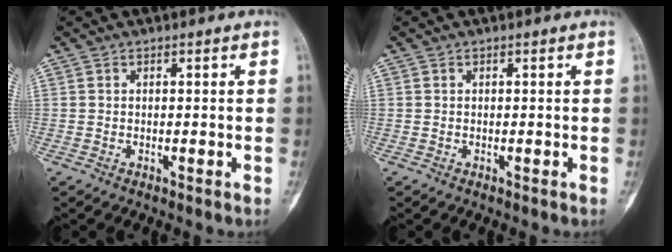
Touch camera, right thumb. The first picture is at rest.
{"total": 0.0}